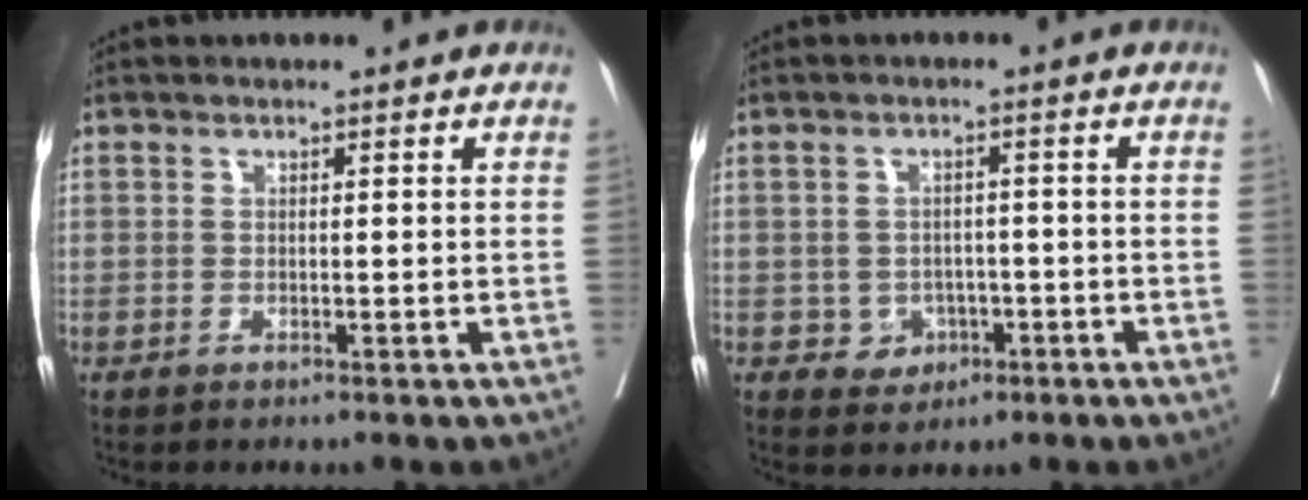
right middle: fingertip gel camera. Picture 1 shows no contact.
{"total": 3.6, "force": [-1.2, 3.2, 1.3], "torque": [-0.008, 0.008, -0.008]}